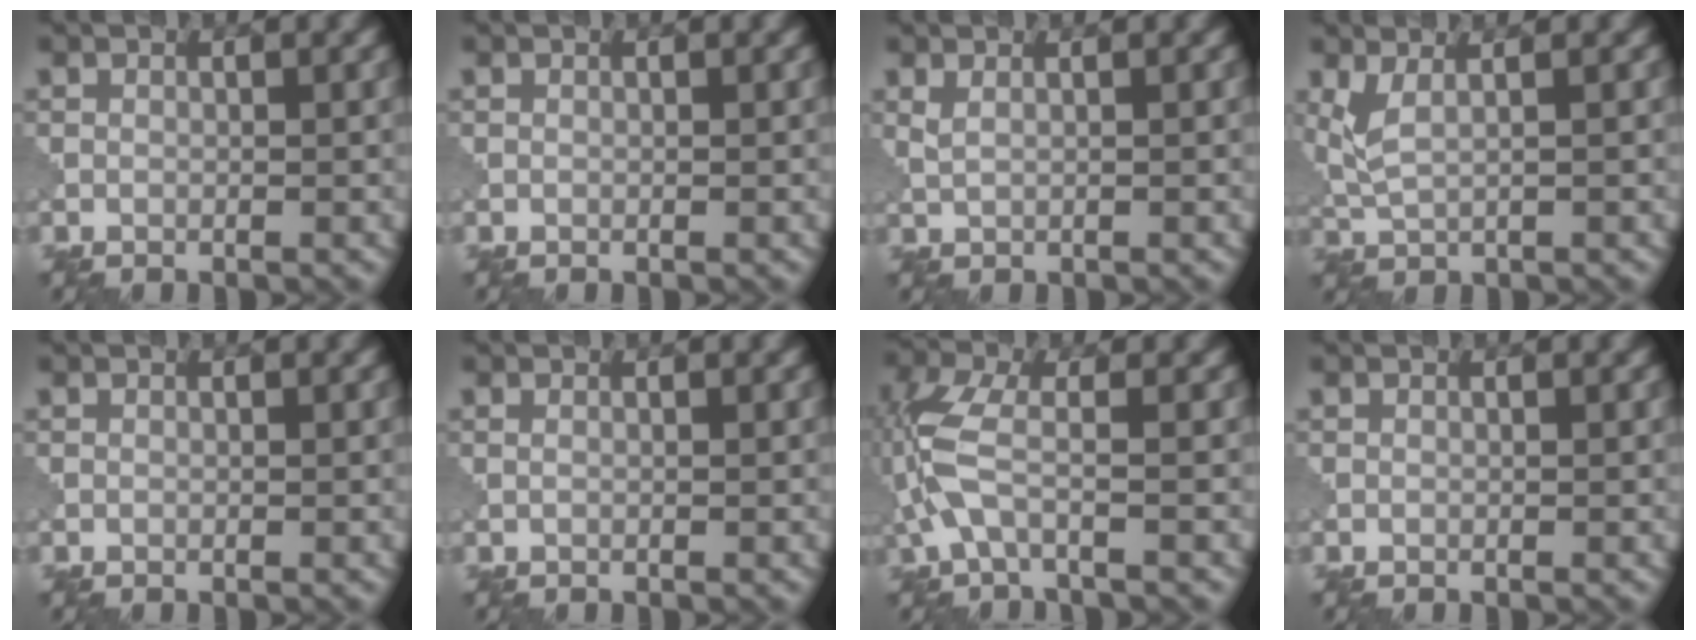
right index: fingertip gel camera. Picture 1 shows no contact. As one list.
[{"total": 0.0}, {"total": 1.5, "force": [0.9, 0.6, 1.0], "torque": [-0.022, -0.001, 0.013]}, {"total": 2.9, "force": [1.2, 1.0, 2.4], "torque": [-0.058, 0.000, 0.030]}, {"total": 0.0}, {"total": 0.6, "force": [0.3, 0.3, 0.5], "torque": [-0.009, -0.003, -0.002]}, {"total": 4.7, "force": [-1.3, 1.6, 4.2], "torque": [-0.114, 0.004, -0.038]}, {"total": 0.0}]